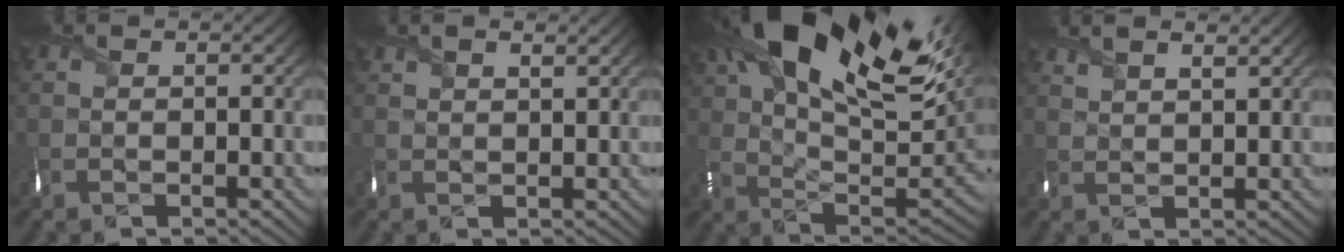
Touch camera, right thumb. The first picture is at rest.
{"total": 2.4, "force": [1.9, 0.5, 1.5], "torque": [-0.032, 0.007, 0.034]}
{"total": 22.9, "force": [11.6, 10.5, 16.8], "torque": [-0.293, 0.057, 0.174]}
{"total": 4.2, "force": [3.2, 1.0, 2.5], "torque": [-0.041, 0.013, 0.045]}